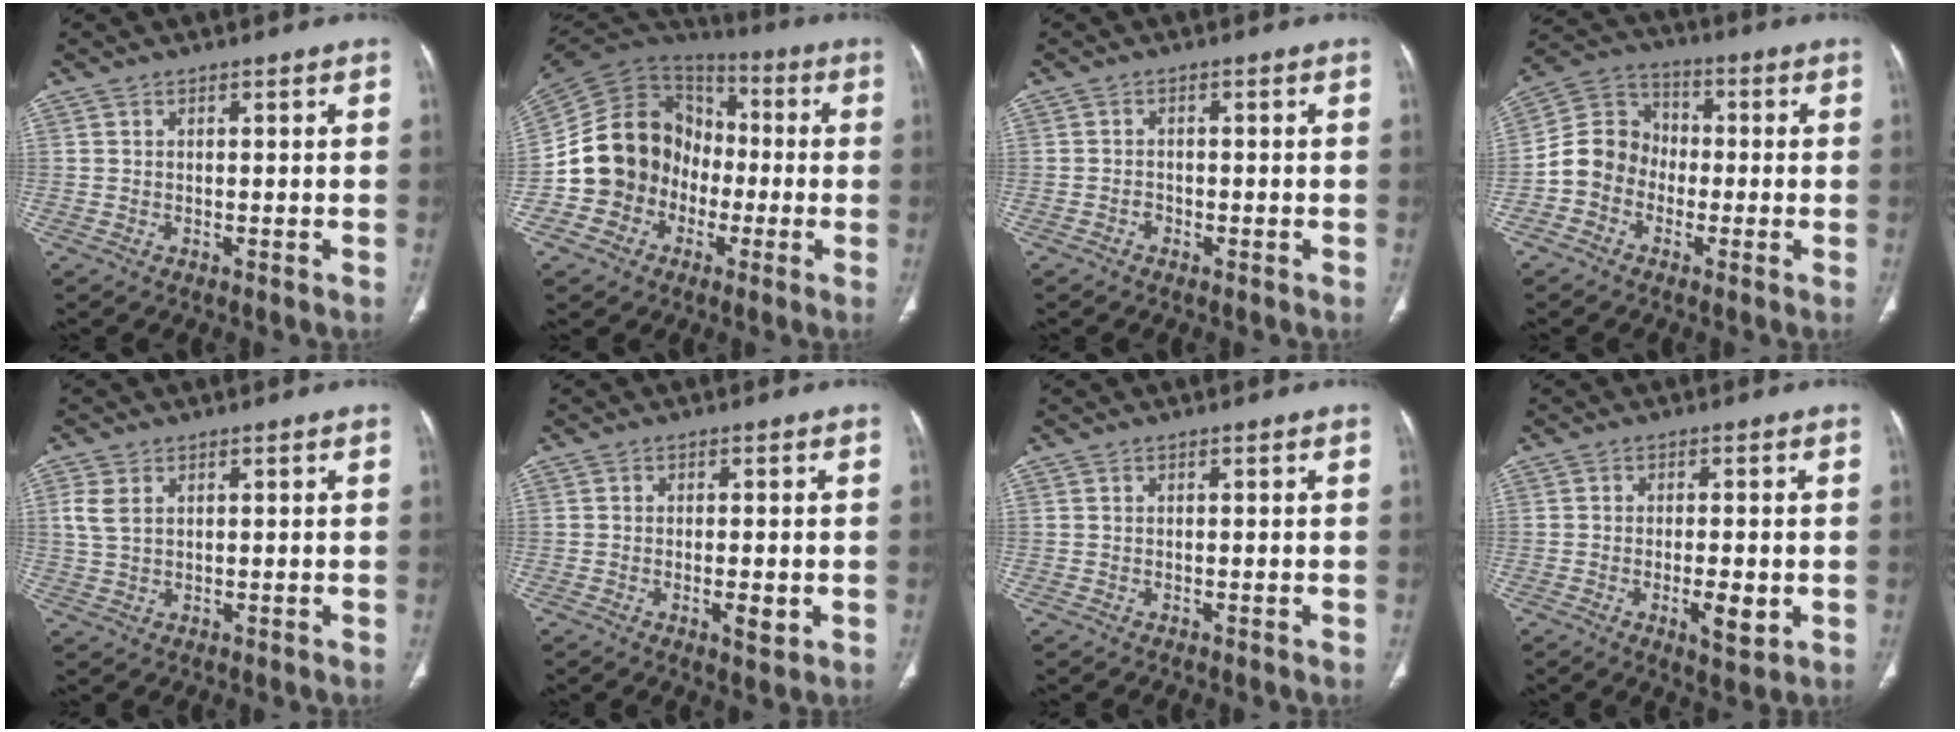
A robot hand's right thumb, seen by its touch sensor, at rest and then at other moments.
{"total": 17.4, "force": [-4.2, 15.3, 6.9], "torque": [-0.094, 0.062, -0.077]}
{"total": 1.2, "force": [-0.8, 0.9, 0.3], "torque": [-0.002, 0.006, -0.016]}
{"total": 9.2, "force": [-2.5, 8.1, 3.6], "torque": [-0.049, 0.037, -0.060]}
{"total": 3.6, "force": [1.3, 2.2, 2.5], "torque": [-0.060, 0.002, 0.032]}
{"total": 3.5, "force": [-0.9, 1.3, 3.1], "torque": [-0.046, -0.005, -0.013]}
{"total": 0.0}
{"total": 5.6, "force": [-1.4, 2.0, 5.0], "torque": [-0.074, -0.008, -0.019]}